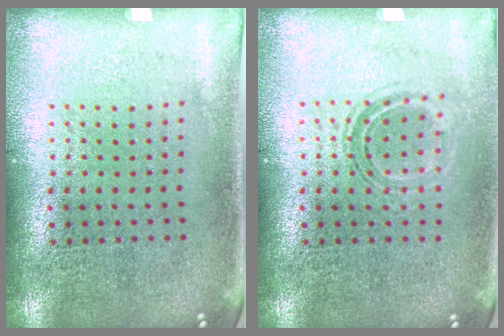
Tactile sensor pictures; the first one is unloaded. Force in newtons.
{"total": 1.1, "press": 1.0, "slide": 0.5}